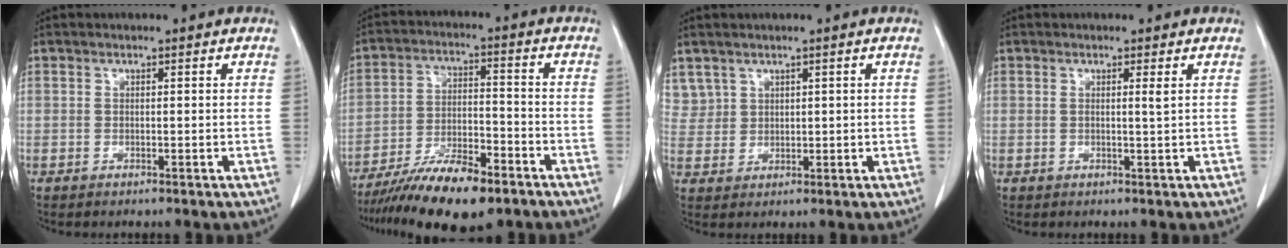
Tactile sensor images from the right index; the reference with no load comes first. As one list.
[{"total": 13.5, "force": [-9.8, 3.4, 8.6], "torque": [-0.149, -0.011, -0.170]}, {"total": 3.7, "force": [2.5, 2.8, 0.1], "torque": [0.006, 0.007, 0.057]}, {"total": 1.0, "force": [0.4, -0.3, 0.9], "torque": [-0.020, -0.003, 0.006]}]